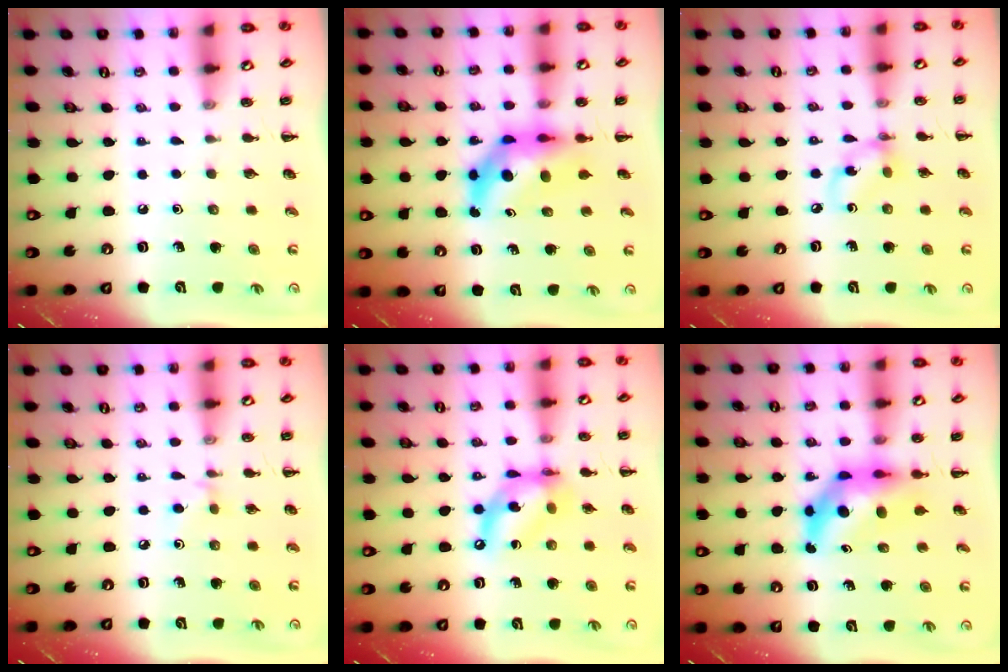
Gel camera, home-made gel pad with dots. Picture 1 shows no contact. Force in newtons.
{"total": 6.7, "press": 6.5, "slide": 2.0}
{"total": 6.2, "press": 6.1, "slide": 0.8}
{"total": 3.5, "press": 3.3, "slide": 1.2}
{"total": 12.5, "press": 12.0, "slide": 3.3}
{"total": 6.7, "press": 6.5, "slide": 2.0}